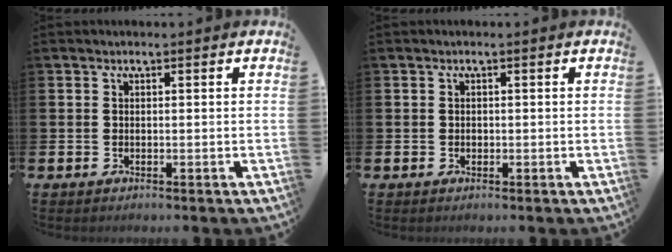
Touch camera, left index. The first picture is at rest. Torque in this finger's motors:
{"motor_torque": [0.03, 0.00, -0.02, 0.00]}